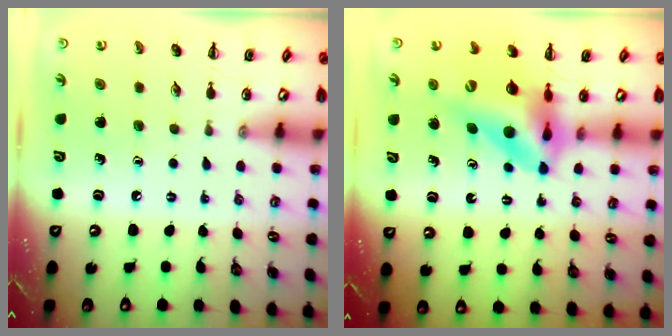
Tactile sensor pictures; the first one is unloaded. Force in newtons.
{"total": 13.1, "press": 12.4, "slide": 4.1}